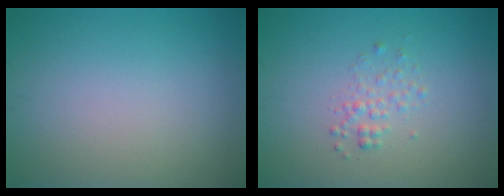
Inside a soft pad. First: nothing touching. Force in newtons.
{"total": 1.4, "press": 1.4, "slide": 0.1}